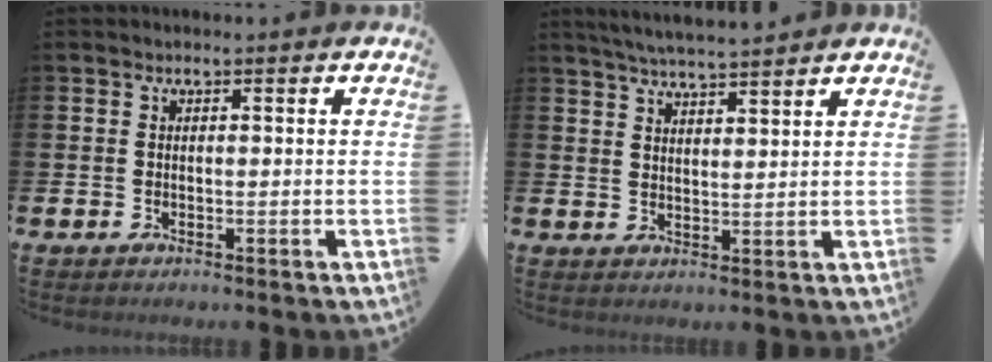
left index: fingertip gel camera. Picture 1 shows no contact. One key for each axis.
{"total": 4.8, "fx": 4.7, "fy": 0.0, "fz": 1.0, "tx": -0.026, "ty": -0.023, "tz": 0.084}